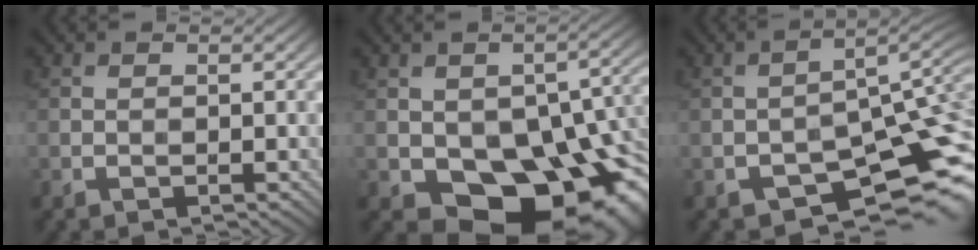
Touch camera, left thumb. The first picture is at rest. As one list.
[{"total": 17.0, "force": [-4.7, 10.5, 12.5], "torque": [-0.168, -0.029, -0.050]}, {"total": 9.6, "force": [-5.3, 4.1, 6.9], "torque": [-0.097, -0.015, -0.087]}]